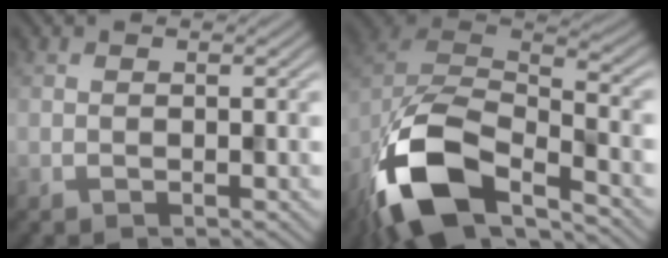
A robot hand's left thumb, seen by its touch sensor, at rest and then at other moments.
{"total": 15.0, "force": [-8.7, 6.7, 10.2], "torque": [-0.230, -0.027, -0.173]}